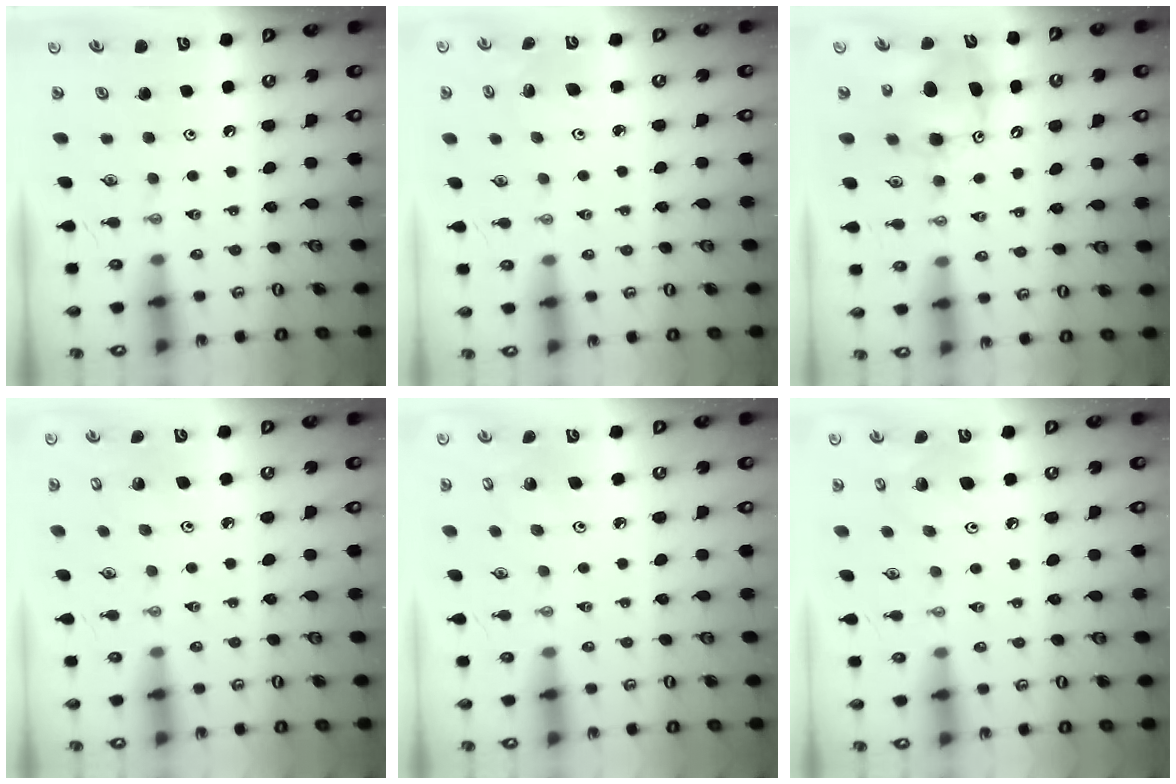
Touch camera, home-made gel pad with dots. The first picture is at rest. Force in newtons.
{"total": 2.8, "press": 2.5, "slide": 1.3}
{"total": 8.8, "press": 8.8, "slide": 0.6}
{"total": 3.0, "press": 2.9, "slide": 0.5}
{"total": 3.7, "press": 3.7, "slide": 0.1}
{"total": 8.6, "press": 8.4, "slide": 1.7}